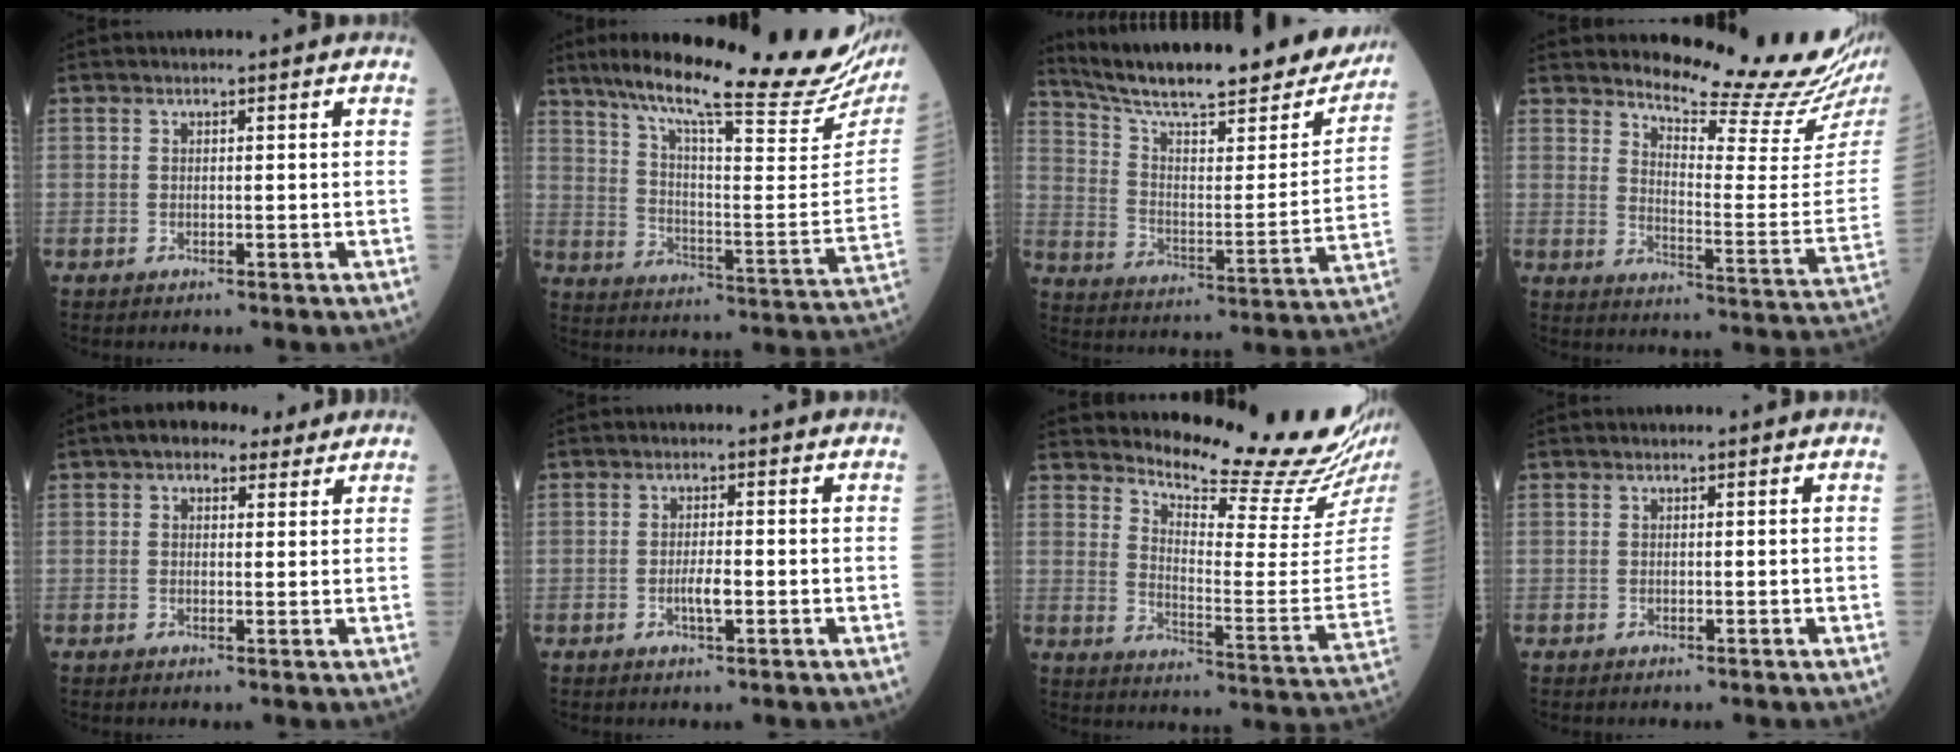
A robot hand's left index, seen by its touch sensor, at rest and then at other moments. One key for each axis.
{"total": 27.7, "fx": 22.2, "fy": 2.3, "fz": 16.4, "tx": -0.264, "ty": -0.039, "tz": 0.302}
{"total": 27.4, "fx": 23.6, "fy": 4.7, "fz": 13.2, "tx": -0.211, "ty": -0.044, "tz": 0.323}
{"total": 17.0, "fx": 16.0, "fy": -0.6, "fz": 5.8, "tx": -0.094, "ty": -0.108, "tz": 0.200}
{"total": 5.3, "fx": 3.8, "fy": 2.6, "fz": 2.6, "tx": -0.039, "ty": 0.029, "tz": 0.057}
{"total": 2.4, "fx": -0.6, "fy": 0.4, "fz": 2.3, "tx": -0.045, "ty": -0.001, "tz": -0.010}
{"total": 18.5, "fx": 17.4, "fy": -0.4, "fz": 6.2, "tx": -0.109, "ty": -0.113, "tz": 0.225}
{"total": 0.0}